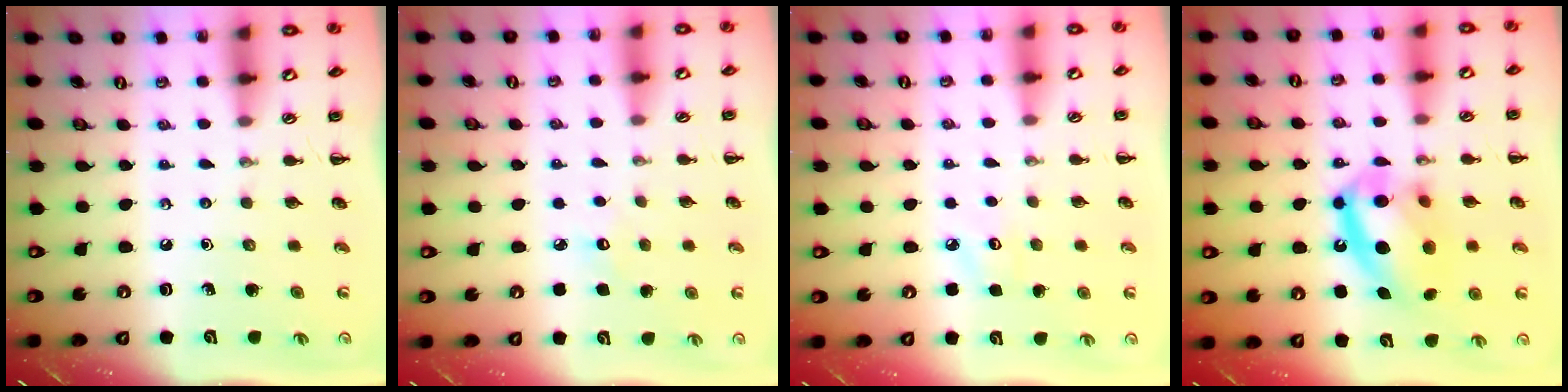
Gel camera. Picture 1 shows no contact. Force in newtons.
{"total": 4.8, "press": 4.7, "slide": 1.1}
{"total": 4.2, "press": 4.0, "slide": 1.3}
{"total": 16.8, "press": 16.5, "slide": 3.1}